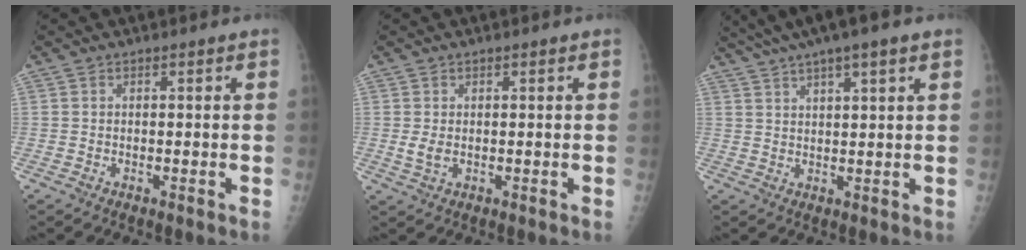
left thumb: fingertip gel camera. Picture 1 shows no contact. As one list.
[{"total": 2.2, "force": [0.2, 1.3, 1.8], "torque": [-0.033, -0.006, 0.007]}, {"total": 11.6, "force": [7.7, 1.9, 8.5], "torque": [-0.140, 0.016, 0.127]}]